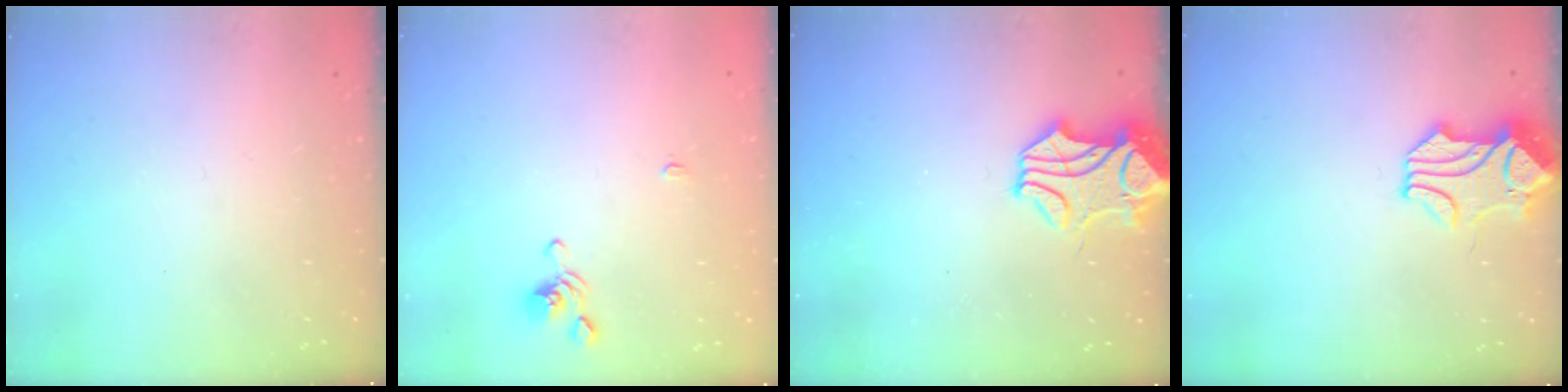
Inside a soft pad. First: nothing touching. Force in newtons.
{"total": 2.2, "press": 2.2, "slide": 0.4}
{"total": 2.2, "press": 1.8, "slide": 1.1}
{"total": 1.2, "press": 1.0, "slide": 0.8}